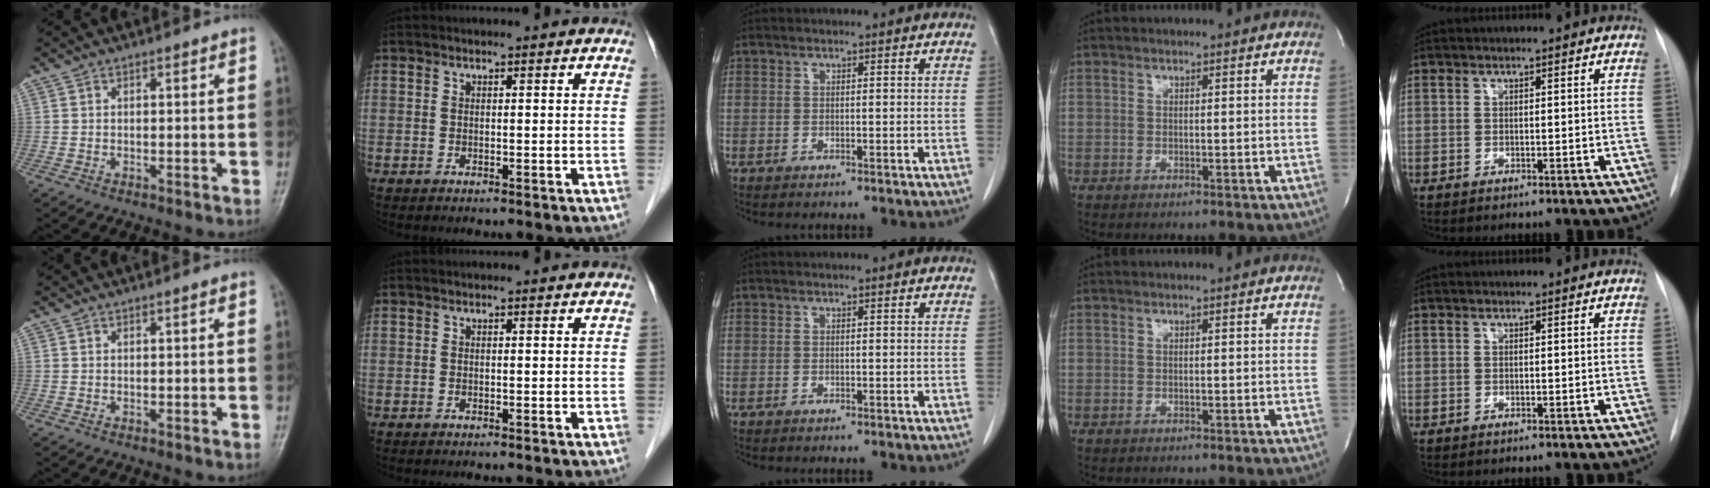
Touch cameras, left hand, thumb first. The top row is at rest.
{}